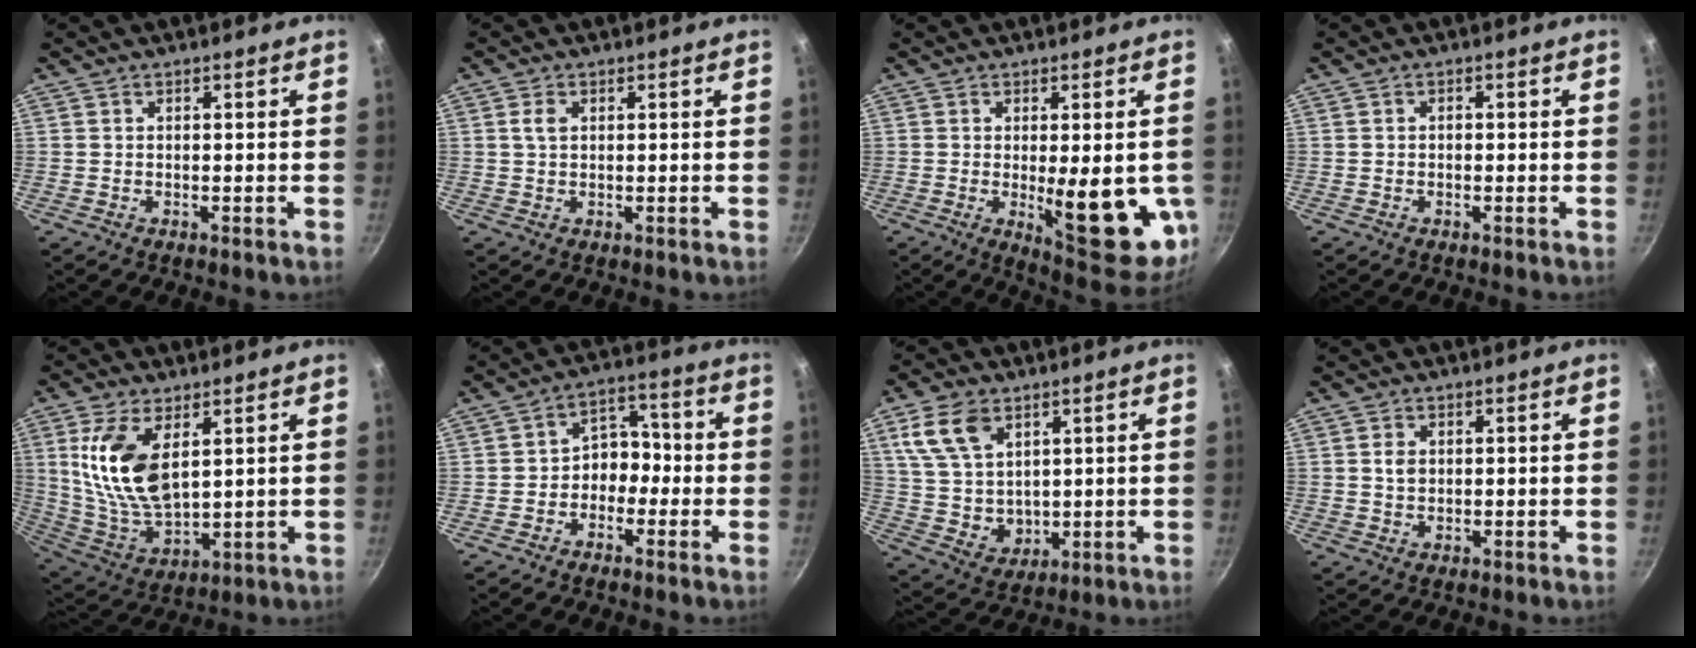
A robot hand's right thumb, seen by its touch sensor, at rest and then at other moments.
{"total": 2.2, "force": [0.6, 1.4, 1.6], "torque": [-0.028, 0.002, 0.012]}
{"total": 17.0, "force": [-2.2, 5.7, 15.8], "torque": [-0.176, -0.029, -0.017]}
{"total": 0.8, "force": [-0.2, 0.7, 0.5], "torque": [-0.008, 0.005, -0.003]}
{"total": 15.3, "force": [4.5, 7.9, 12.2], "torque": [-0.234, -0.031, 0.100]}
{"total": 6.7, "force": [-1.8, 5.2, 3.7], "torque": [-0.002, 0.039, -0.042]}
{"total": 12.9, "force": [5.3, 9.0, 7.5], "torque": [-0.116, -0.021, 0.119]}
{"total": 2.4, "force": [0.4, 1.9, 1.5], "torque": [-0.020, -0.001, 0.007]}